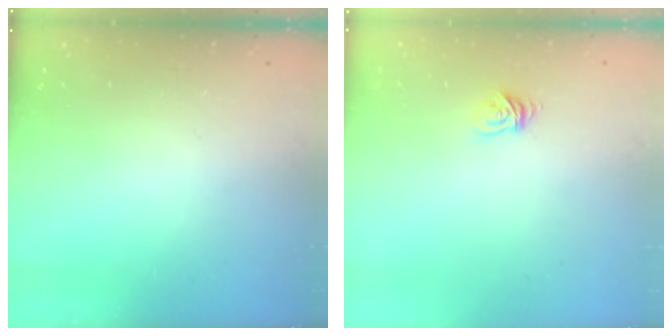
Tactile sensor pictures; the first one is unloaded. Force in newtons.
{"total": 4.9, "press": 4.9, "slide": 0.3}